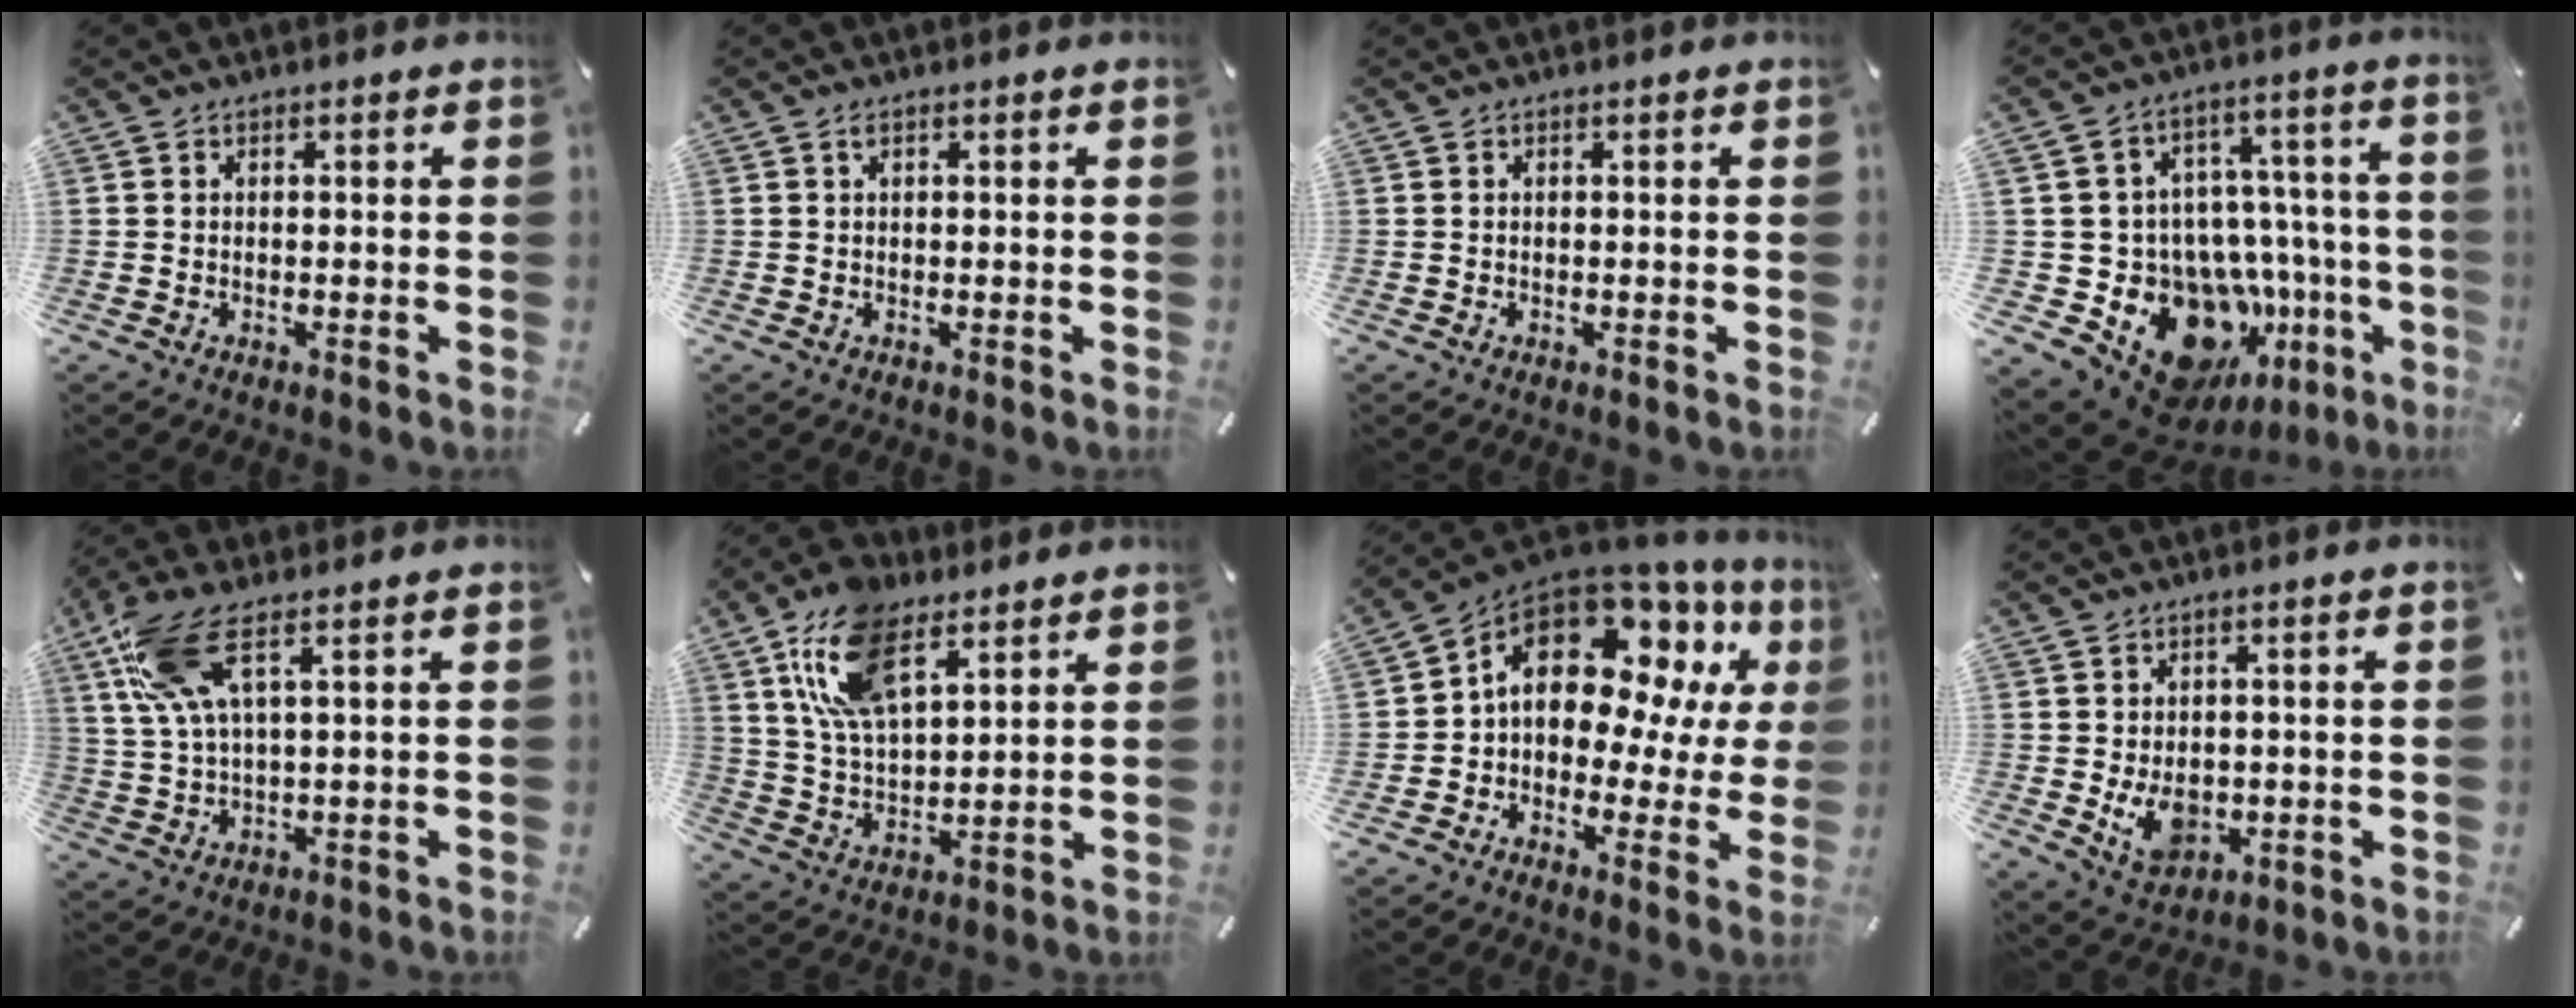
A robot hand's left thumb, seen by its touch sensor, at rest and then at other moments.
{"total": 0.9, "force": [0.4, 0.2, 0.8], "torque": [-0.016, 0.001, 0.007]}
{"total": 0.0}
{"total": 20.7, "force": [-10.2, 14.3, 10.9], "torque": [-0.152, 0.036, -0.130]}
{"total": 10.6, "force": [5.1, 3.4, 8.6], "torque": [-0.191, -0.002, 0.096]}
{"total": 15.9, "force": [9.1, 8.0, 10.2], "torque": [-0.227, -0.021, 0.166]}
{"total": 15.5, "force": [7.1, 9.9, 9.6], "torque": [-0.167, -0.047, 0.126]}
{"total": 7.6, "force": [-0.8, 5.7, 4.9], "torque": [-0.087, -0.004, -0.013]}